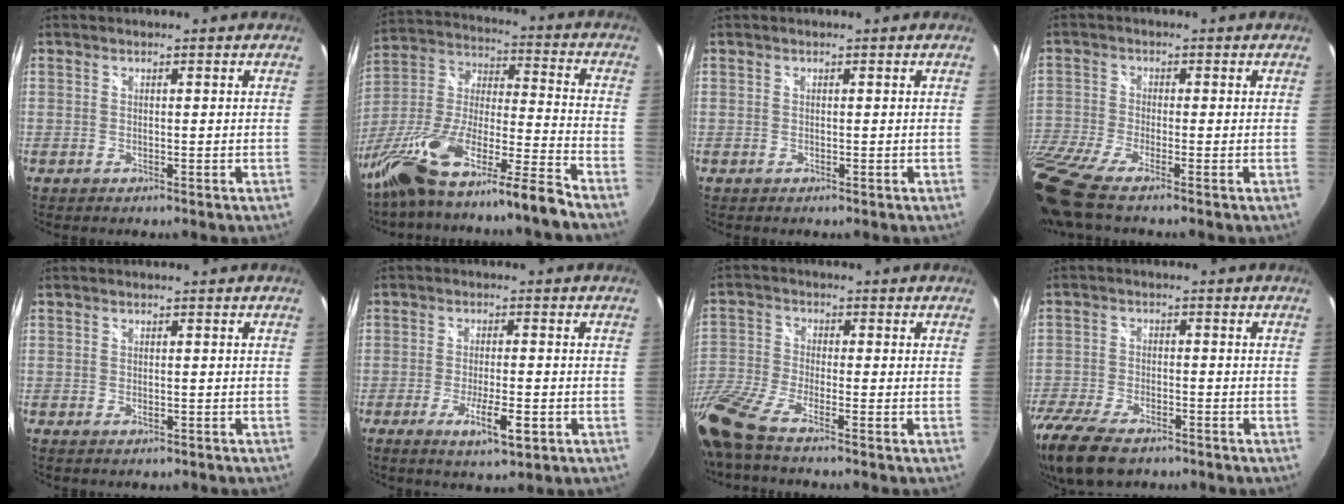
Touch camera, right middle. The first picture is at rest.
{"total": 20.2, "force": [-15.6, 0.1, 12.8], "torque": [-0.229, -0.034, -0.287]}
{"total": 0.0}
{"total": 11.9, "force": [-9.0, 1.2, 7.7], "torque": [-0.183, -0.049, -0.178]}
{"total": 1.2, "force": [-0.7, 0.6, 0.7], "torque": [-0.010, -0.001, -0.009]}
{"total": 6.5, "force": [-3.0, 1.2, 5.6], "torque": [-0.113, -0.013, -0.048]}
{"total": 11.5, "force": [-8.8, 1.2, 7.3], "torque": [-0.175, -0.031, -0.182]}
{"total": 15.7, "force": [-11.5, 6.6, 8.4], "torque": [-0.217, -0.043, -0.205]}